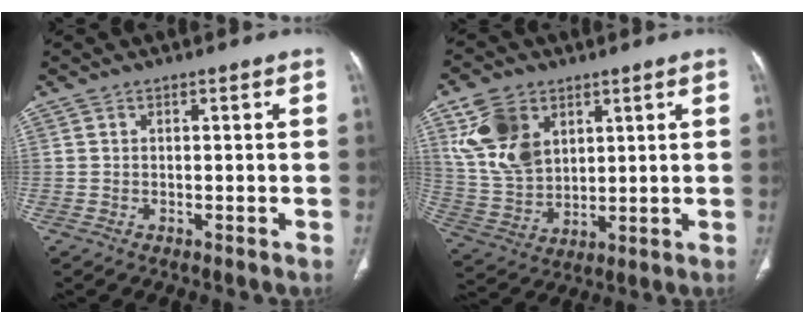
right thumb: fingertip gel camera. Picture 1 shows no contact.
{"total": 13.3, "force": [5.7, 9.0, 8.0], "torque": [-0.138, -0.020, 0.128]}